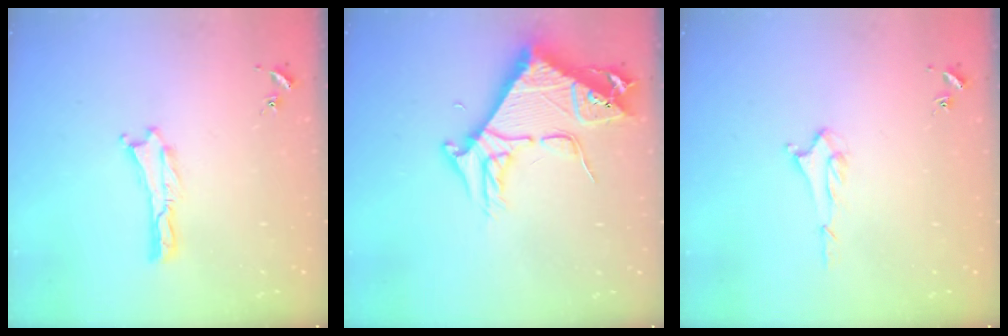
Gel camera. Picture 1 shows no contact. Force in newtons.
{"total": 8.8, "press": 8.7, "slide": 1.1}
{"total": 1.7, "press": 1.6, "slide": 0.4}